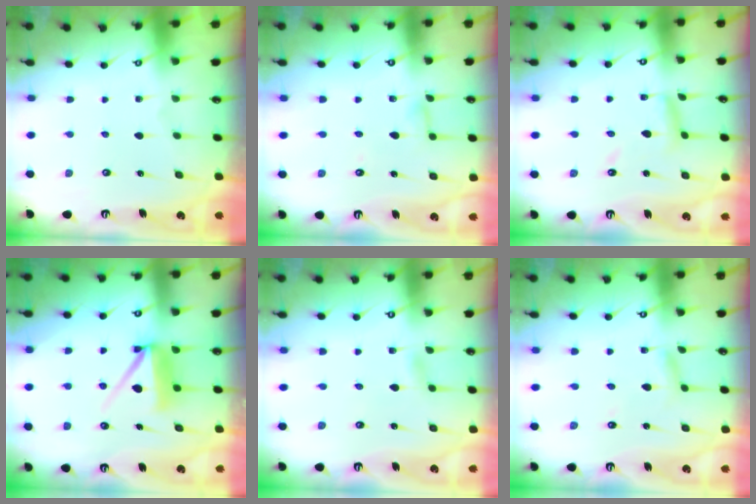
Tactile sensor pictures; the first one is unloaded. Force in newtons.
{"total": 3.4, "press": 3.4, "slide": 0.3}
{"total": 7.7, "press": 7.7, "slide": 0.4}
{"total": 8.7, "press": 8.6, "slide": 0.5}
{"total": 2.2, "press": 2.2, "slide": 0.3}
{"total": 3.5, "press": 3.5, "slide": 0.4}